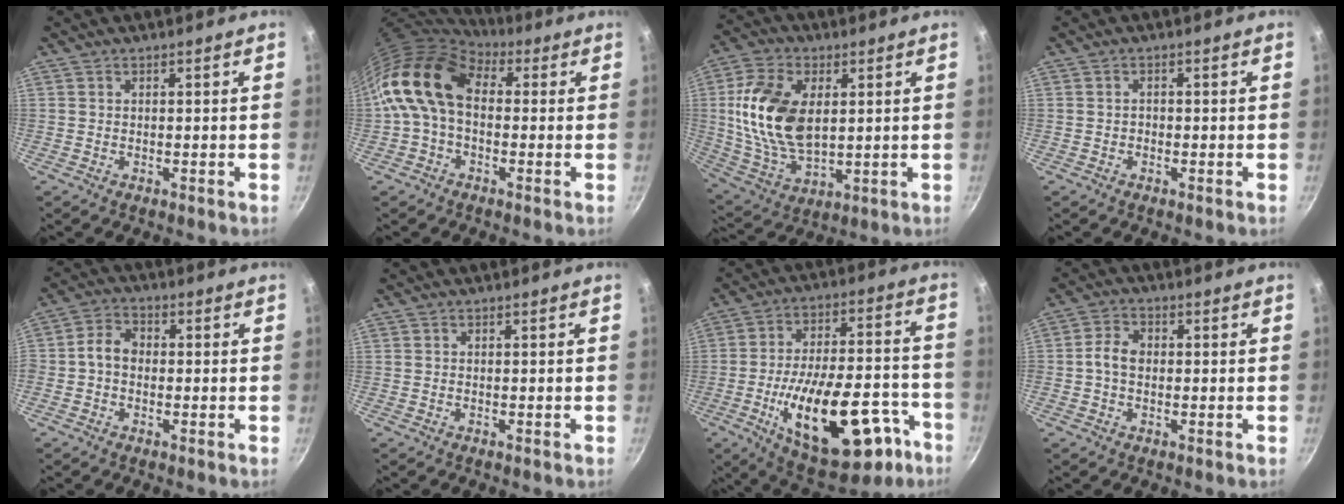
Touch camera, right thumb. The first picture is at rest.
{"total": 13.6, "force": [1.0, 9.3, 9.9], "torque": [-0.161, 0.026, -0.002]}
{"total": 17.2, "force": [2.8, 10.4, 13.4], "torque": [-0.244, -0.009, 0.061]}
{"total": 0.7, "force": [-0.4, 0.6, 0.3], "torque": [-0.006, 0.002, -0.007]}
{"total": 4.7, "force": [-0.7, 3.6, 3.0], "torque": [-0.042, 0.019, -0.027]}
{"total": 0.0}
{"total": 26.5, "force": [-11.1, 12.3, 20.7], "torque": [-0.279, 0.050, -0.148]}
{"total": 4.3, "force": [-0.3, 3.0, 3.0], "torque": [-0.057, 0.015, -0.015]}